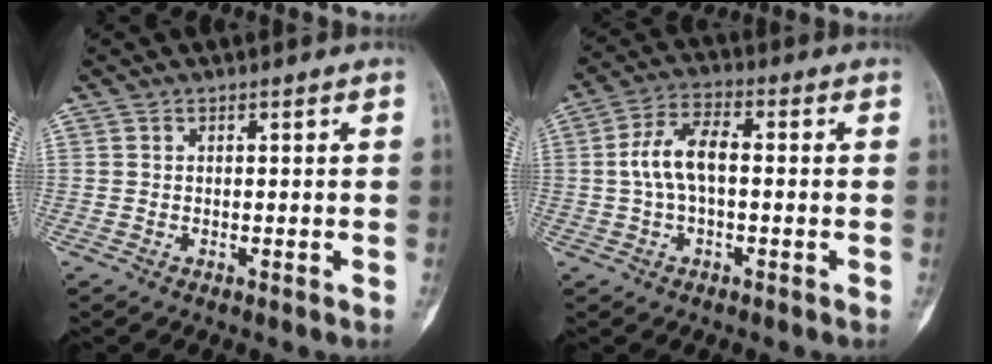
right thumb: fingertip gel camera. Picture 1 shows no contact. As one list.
[{"total": 8.3, "force": [0.1, 4.1, 7.2], "torque": [-0.148, 0.027, -0.005]}]